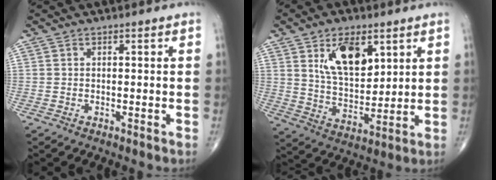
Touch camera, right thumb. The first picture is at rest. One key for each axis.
{"total": 12.8, "fx": 5.6, "fy": 6.9, "fz": 9.2, "tx": -0.130, "ty": -0.032, "tz": 0.111}